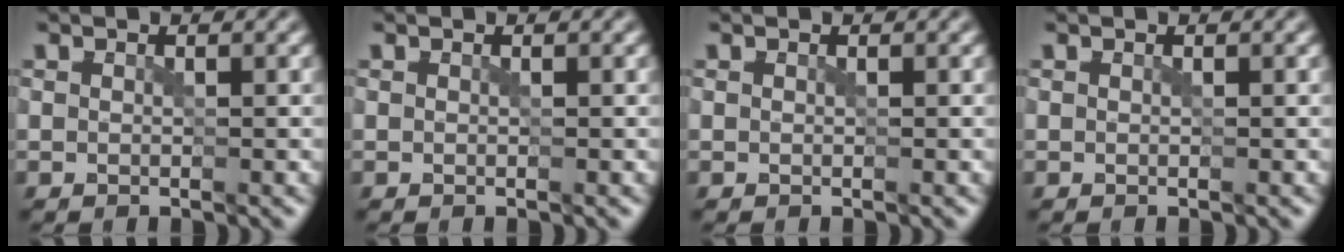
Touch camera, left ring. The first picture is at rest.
{"total": 0.0}
{"total": 0.0}
{"total": 0.0}